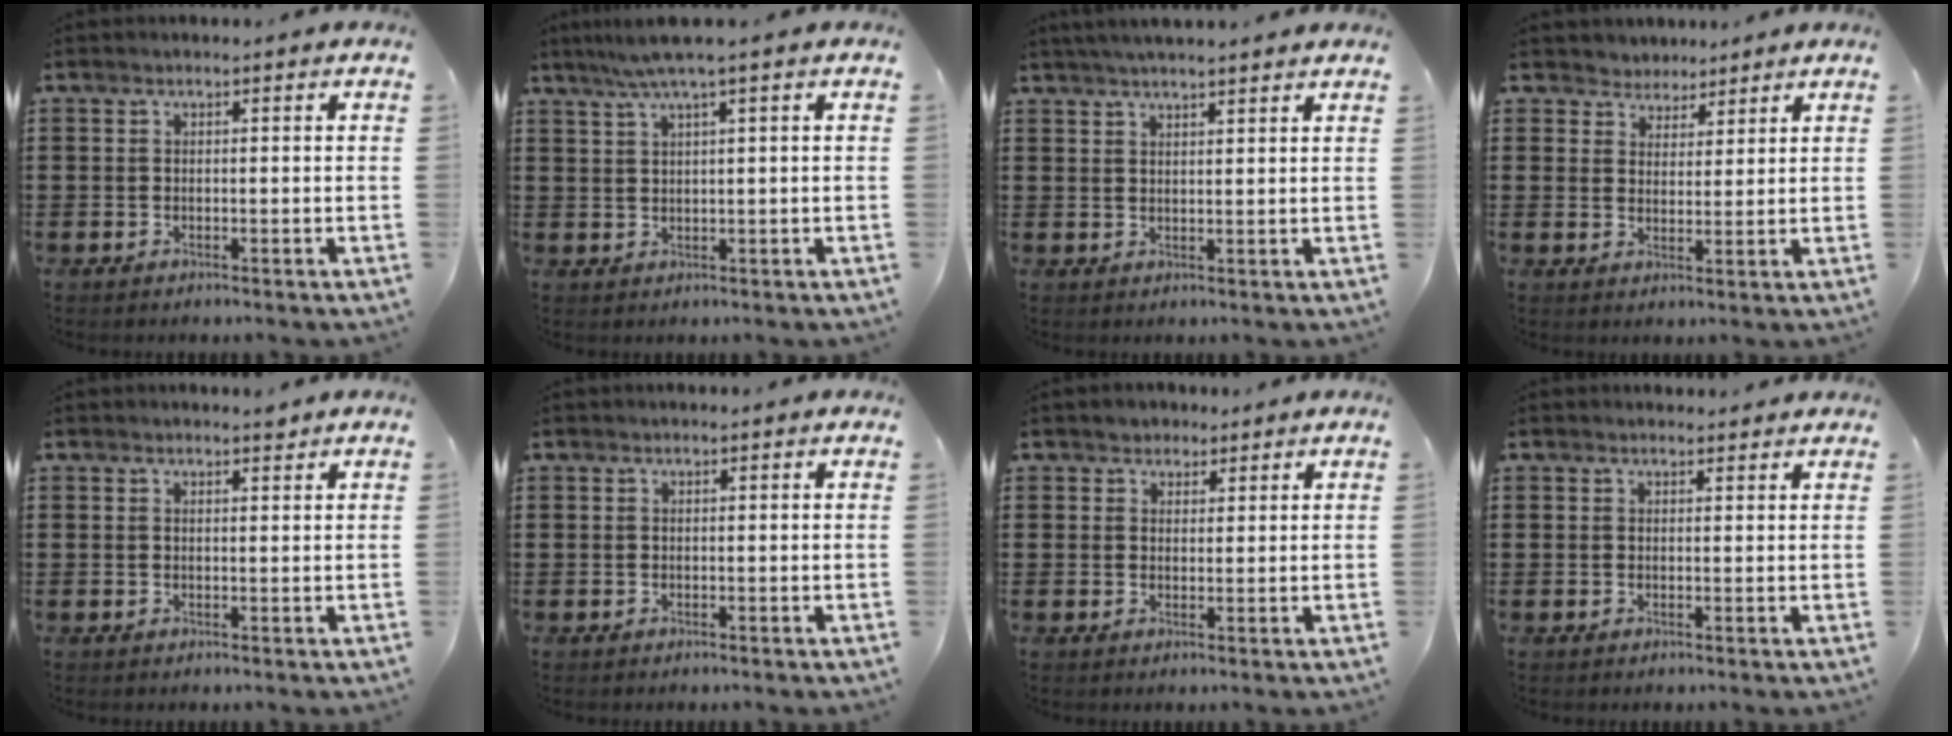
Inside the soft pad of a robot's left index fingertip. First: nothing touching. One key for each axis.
{"total": 3.6, "fx": 2.0, "fy": -0.4, "fz": 3.0, "tx": -0.060, "ty": 0.001, "tz": 0.035}
{"total": 2.5, "fx": 2.4, "fy": -0.4, "fz": 0.7, "tx": -0.019, "ty": -0.002, "tz": 0.044}
{"total": 3.4, "fx": 3.0, "fy": 1.7, "fz": -0.6, "tx": -0.007, "ty": -0.001, "tz": 0.054}
{"total": 1.6, "fx": 1.5, "fy": 0.2, "fz": 0.5, "tx": -0.012, "ty": 0.001, "tz": 0.028}
{"total": 0.0}
{"total": 2.0, "fx": 1.6, "fy": 1.2, "fz": -0.2, "tx": 0.005, "ty": 0.004, "tz": 0.028}
{"total": 1.3, "fx": 1.3, "fy": 0.2, "fz": 0.1, "tx": -0.005, "ty": 0.001, "tz": 0.026}